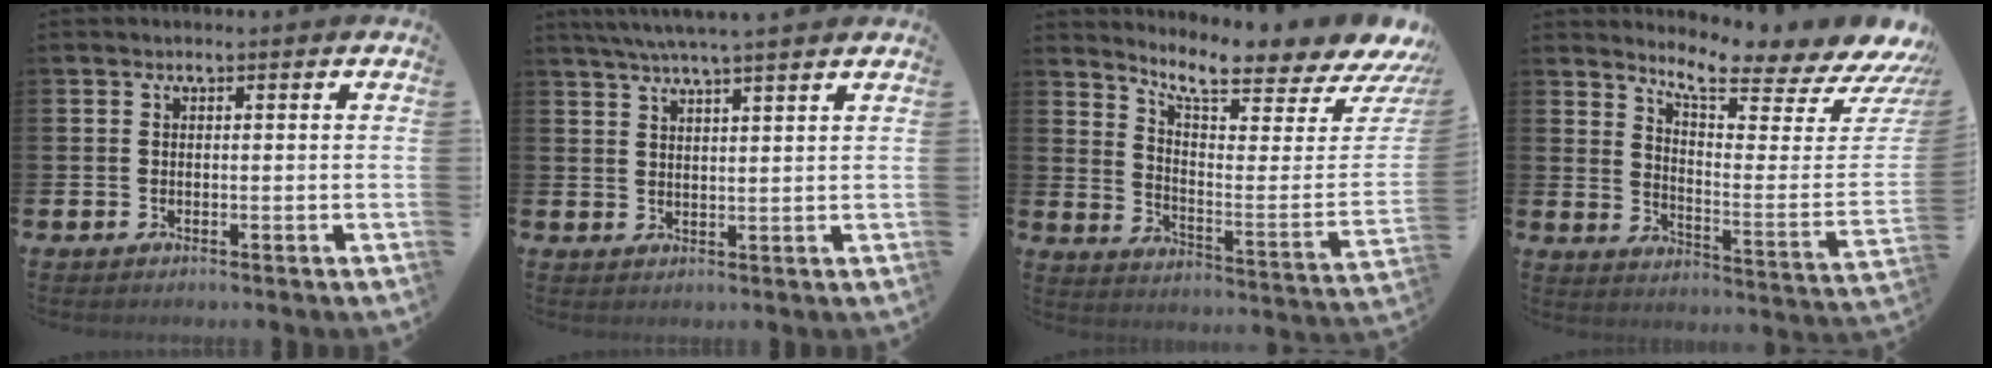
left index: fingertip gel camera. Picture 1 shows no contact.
{"total": 4.8, "force": [4.5, -0.5, 1.8], "torque": [-0.054, -0.007, 0.082]}
{"total": 8.7, "force": [7.9, 1.3, 3.3], "torque": [-0.073, -0.079, 0.131]}
{"total": 7.9, "force": [7.3, 0.9, 3.0], "torque": [-0.060, -0.077, 0.120]}